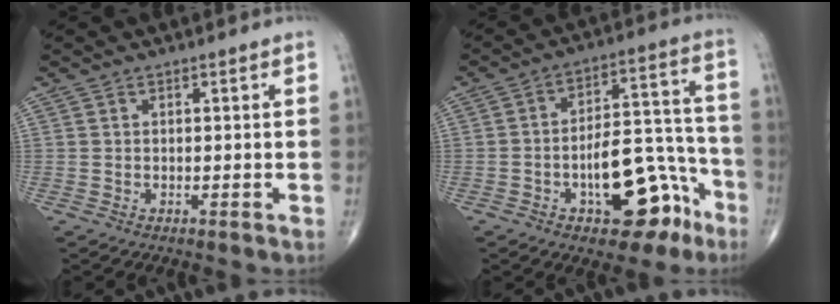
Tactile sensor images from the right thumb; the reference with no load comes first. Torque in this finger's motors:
{"motor_torque": [2.67, 2.34, 1.37, -0.61, 0.29]}